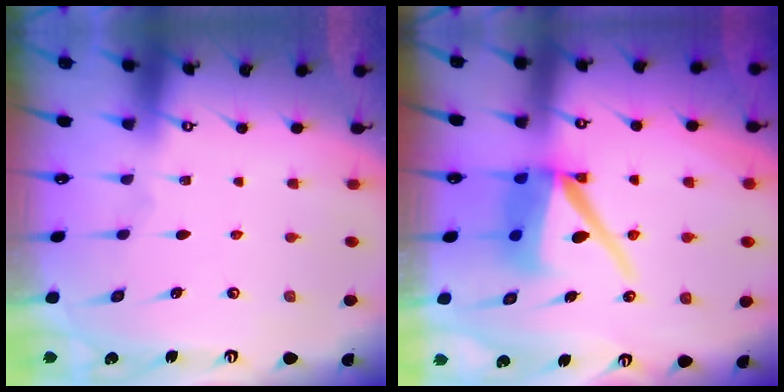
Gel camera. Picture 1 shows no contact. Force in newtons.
{"total": 12.6, "press": 12.5, "slide": 1.6}